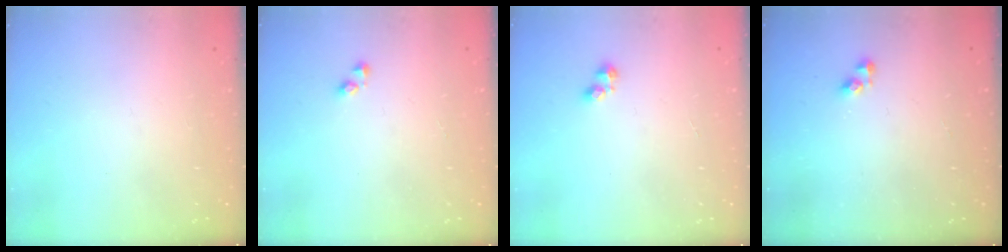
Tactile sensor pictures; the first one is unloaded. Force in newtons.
{"total": 1.8, "press": 1.8, "slide": 0.2}
{"total": 2.4, "press": 2.3, "slide": 0.5}
{"total": 3.9, "press": 3.8, "slide": 0.7}